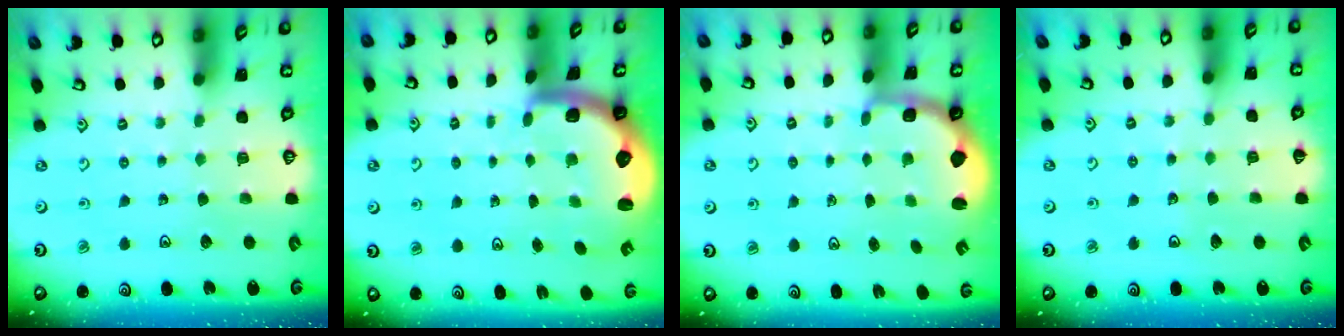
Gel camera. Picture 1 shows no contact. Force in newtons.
{"total": 2.8, "press": 2.5, "slide": 1.4}
{"total": 2.5, "press": 1.2, "slide": 2.2}
{"total": 2.8, "press": 2.8, "slide": 0.3}